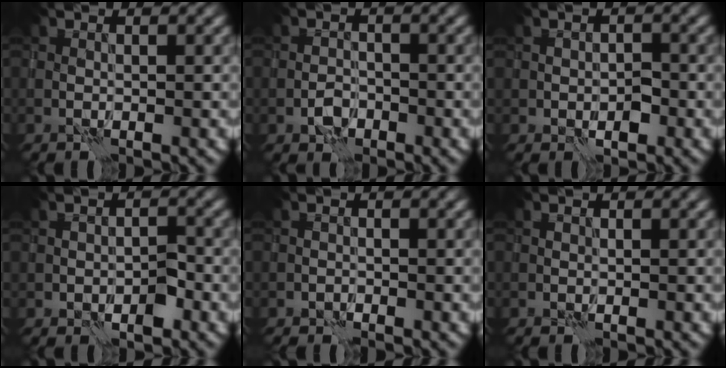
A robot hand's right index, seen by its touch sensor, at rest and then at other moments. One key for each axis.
{"total": 1.4, "fx": -0.7, "fy": 1.0, "fz": 0.5, "tx": -0.004, "ty": 0.005, "tz": -0.017}
{"total": 1.5, "fx": -0.4, "fy": 1.2, "fz": 0.8, "tx": -0.008, "ty": -0.001, "tz": -0.003}
{"total": 1.8, "fx": -0.7, "fy": 1.3, "fz": 1.0, "tx": -0.010, "ty": 0.002, "tz": -0.007}
{"total": 0.6, "fx": -0.5, "fy": 0.1, "fz": -0.3, "tx": 0.011, "ty": 0.003, "tz": -0.013}
{"total": 0.0}